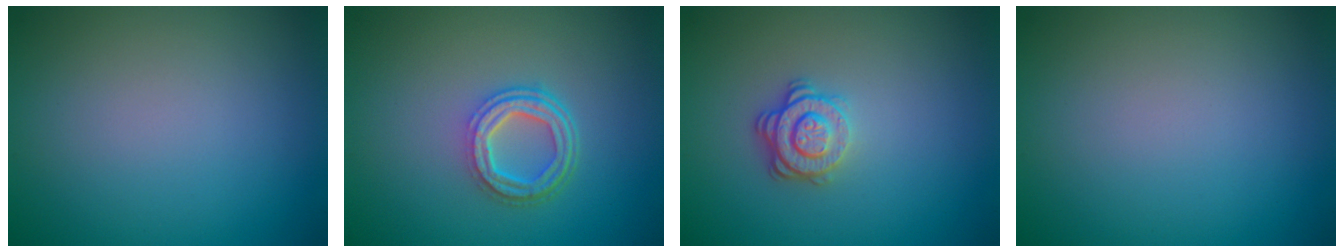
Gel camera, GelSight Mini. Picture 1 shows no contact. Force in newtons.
{"total": 3.9, "press": 2.9, "slide": 2.6}
{"total": 3.0, "press": 2.6, "slide": 1.5}
{"total": 0.0}